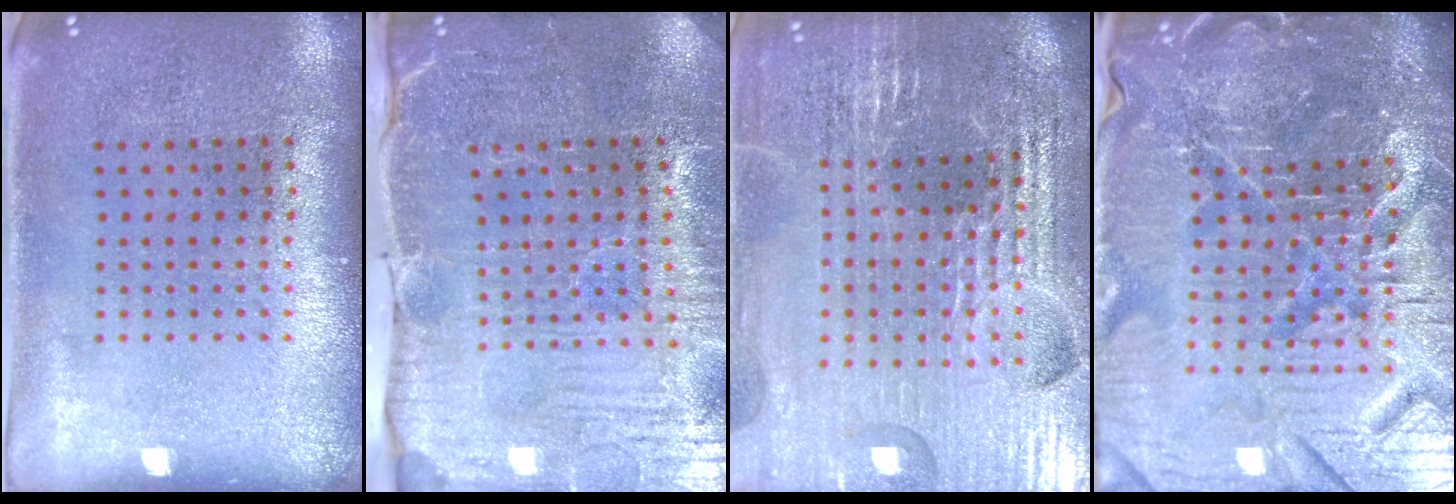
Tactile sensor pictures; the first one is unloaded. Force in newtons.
{"total": 4.0, "press": 4.0, "slide": 0.6}
{"total": 5.3, "press": 4.8, "slide": 2.1}
{"total": 7.1, "press": 6.3, "slide": 3.2}